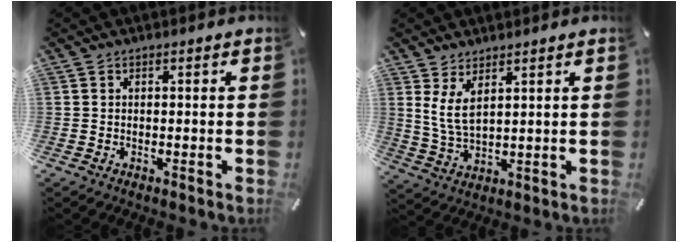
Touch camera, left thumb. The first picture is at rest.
{"total": 6.3, "force": [3.1, 2.7, 4.8], "torque": [-0.114, -0.011, 0.056]}